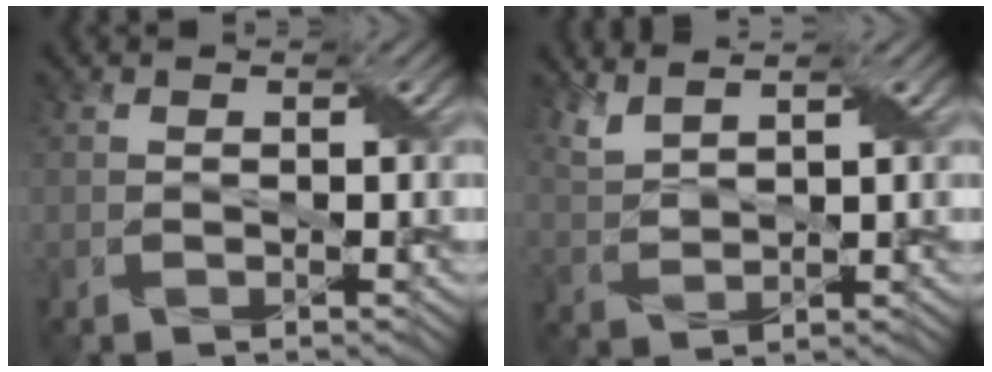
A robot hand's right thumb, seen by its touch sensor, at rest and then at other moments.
{"total": 3.5, "force": [2.9, 0.6, 1.9], "torque": [-0.058, 0.004, 0.067]}